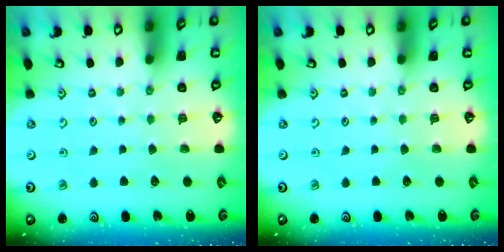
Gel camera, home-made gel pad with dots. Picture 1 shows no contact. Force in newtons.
{"total": 0.0}